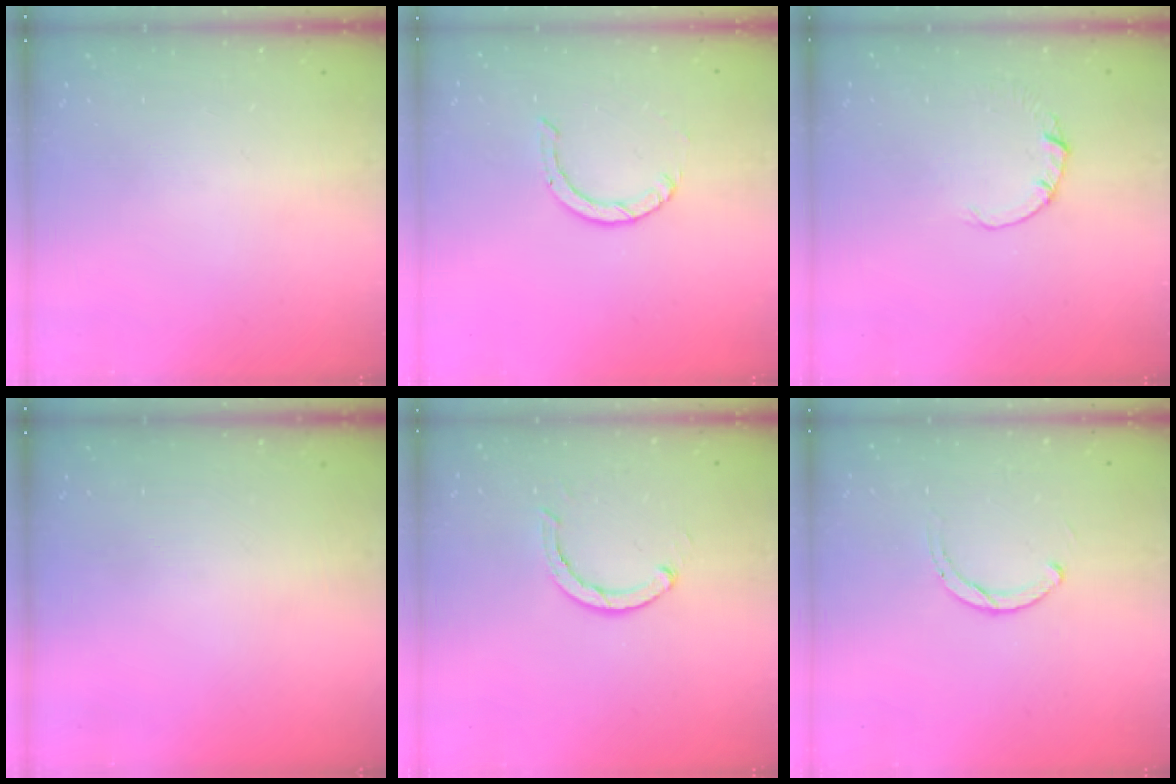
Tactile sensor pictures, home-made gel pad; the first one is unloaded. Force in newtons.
{"total": 0.9, "press": 0.9, "slide": 0.1}
{"total": 0.5, "press": 0.5, "slide": 0.1}
{"total": 0.0}
{"total": 2.9, "press": 2.9, "slide": 0.5}
{"total": 1.9, "press": 1.9, "slide": 0.2}